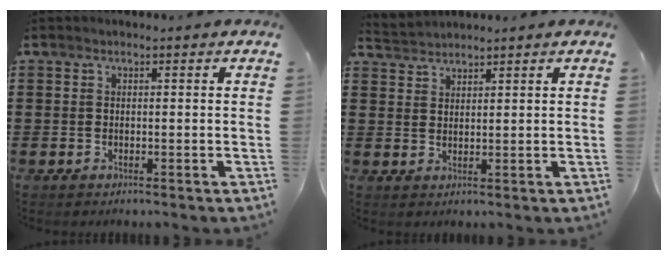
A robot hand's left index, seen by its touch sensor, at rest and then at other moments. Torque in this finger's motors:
{"motor_torque": [1.26, -0.88, -0.21, -0.08]}